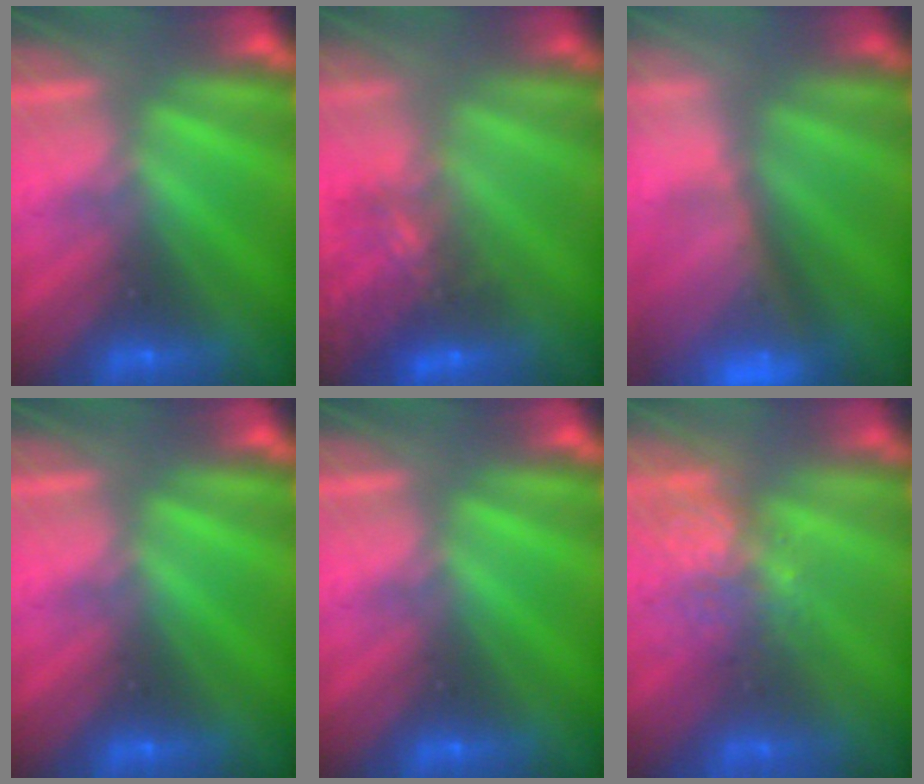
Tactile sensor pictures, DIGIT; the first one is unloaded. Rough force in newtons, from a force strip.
{"total": 8.0}
{"total": 6.5}
{"total": 0.0}
{"total": 0.0}
{"total": 3.7}